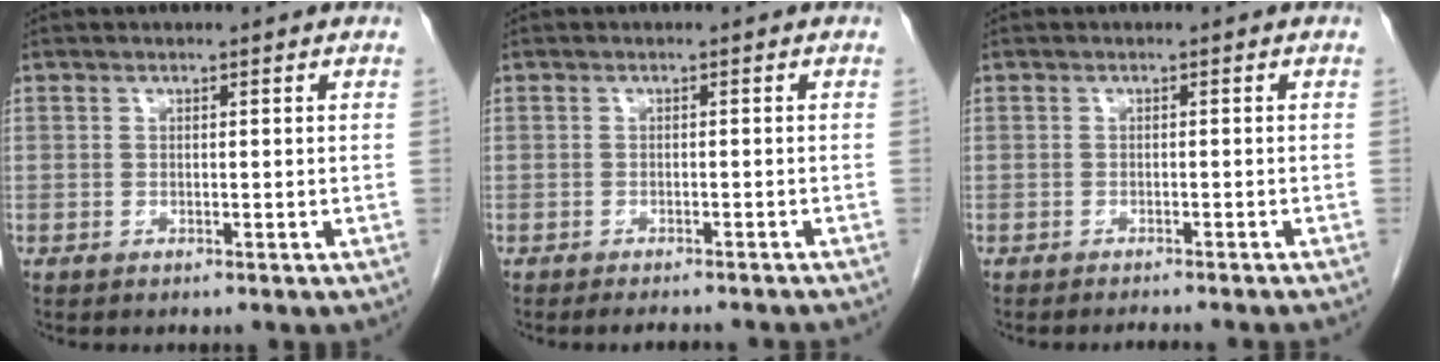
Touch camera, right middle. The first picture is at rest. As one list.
[{"total": 6.0, "force": [-5.5, 0.6, 2.4], "torque": [-0.025, -0.009, -0.066]}, {"total": 3.8, "force": [-3.4, -0.4, 1.5], "torque": [-0.014, -0.002, -0.045]}]